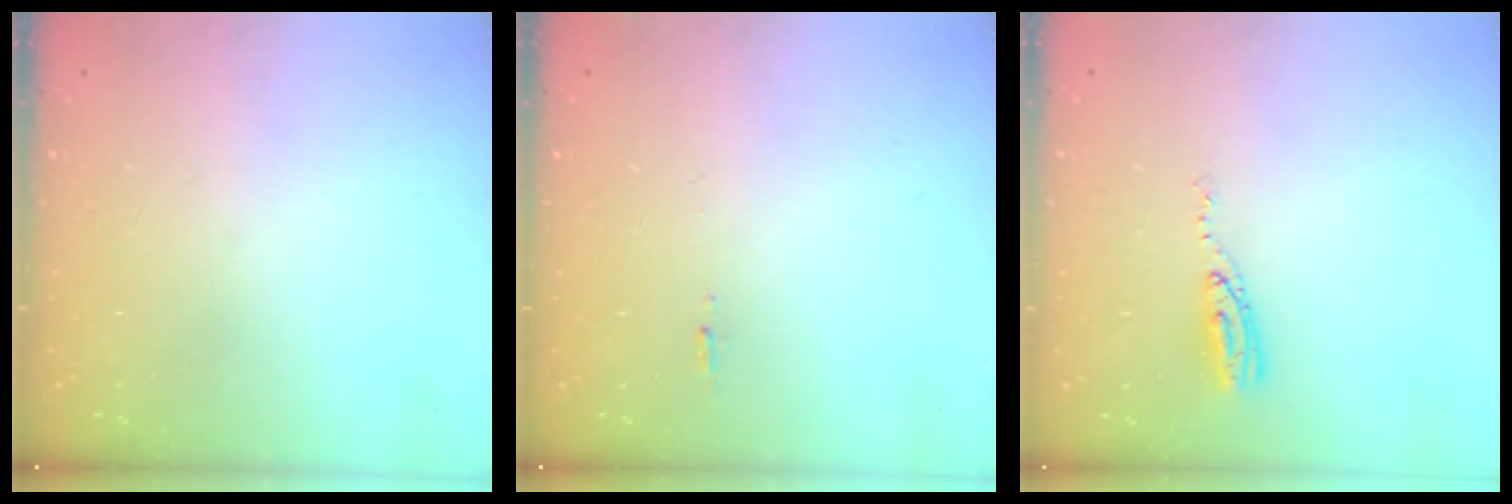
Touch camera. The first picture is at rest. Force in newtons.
{"total": 5.6, "press": 5.3, "slide": 1.8}
{"total": 5.9, "press": 5.9, "slide": 0.4}